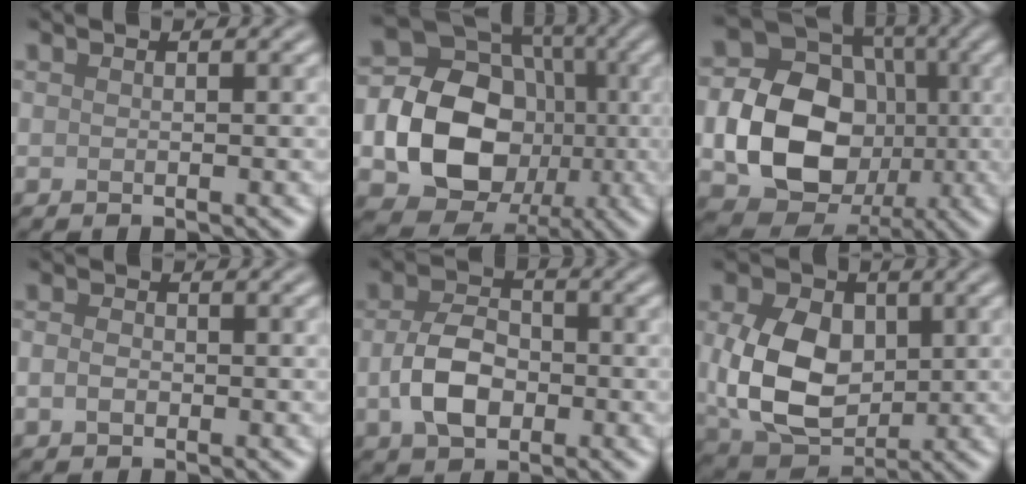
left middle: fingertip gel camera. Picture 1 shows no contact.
{"total": 13.5, "force": [-1.8, 11.1, 7.6], "torque": [-0.130, -0.014, -0.046]}
{"total": 11.2, "force": [-1.6, 8.9, 6.6], "torque": [-0.118, -0.001, -0.040]}
{"total": 1.3, "force": [-0.4, 0.9, 0.8], "torque": [-0.017, 0.001, -0.014]}
{"total": 5.1, "force": [-1.1, 3.4, 3.6], "torque": [-0.075, 0.001, -0.025]}
{"total": 9.0, "force": [0.4, 6.5, 6.2], "torque": [-0.141, -0.010, 0.012]}